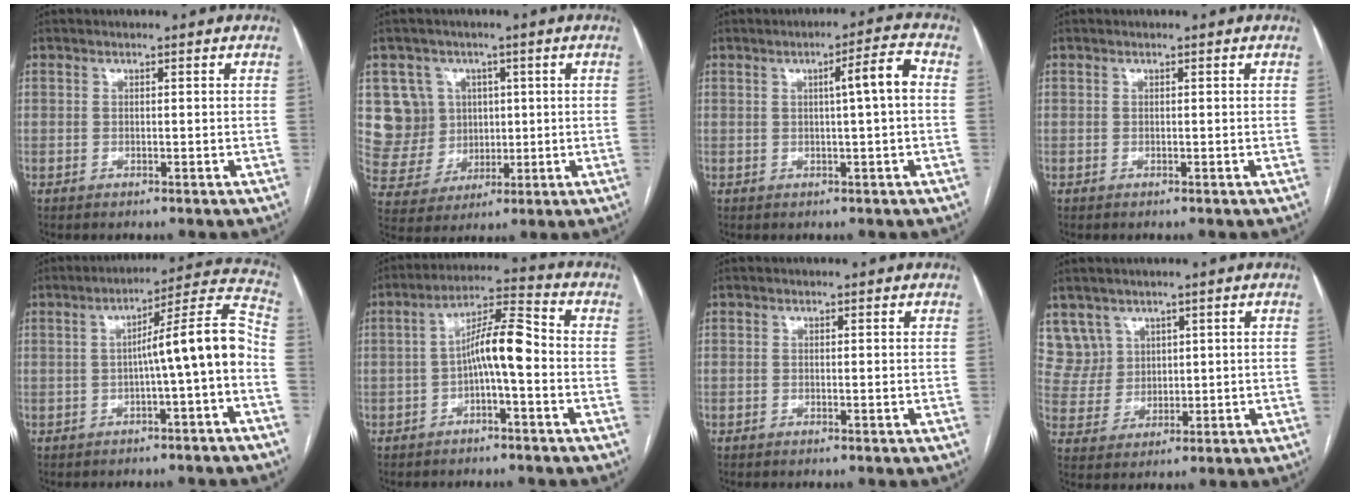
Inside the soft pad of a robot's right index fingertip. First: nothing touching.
{"total": 8.8, "force": [2.5, 8.3, 0.8], "torque": [-0.033, 0.029, 0.063]}
{"total": 5.3, "force": [0.5, -0.3, 5.3], "torque": [-0.079, 0.008, 0.008]}
{"total": 0.0}
{"total": 10.3, "force": [-2.1, -0.3, 10.1], "torque": [-0.140, 0.033, -0.032]}
{"total": 8.0, "force": [-1.4, 1.3, 7.7], "torque": [-0.135, 0.030, -0.027]}
{"total": 0.0}
{"total": 6.1, "force": [3.7, 4.8, -0.4], "torque": [0.008, 0.013, 0.088]}